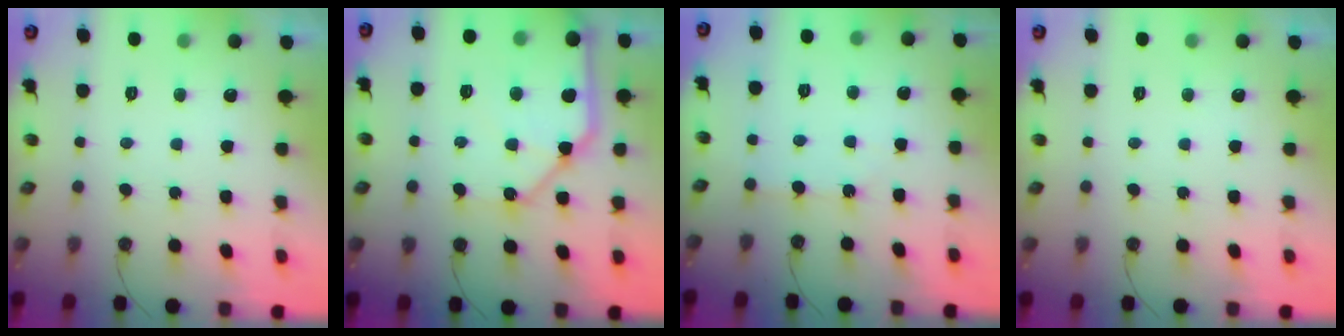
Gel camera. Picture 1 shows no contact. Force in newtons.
{"total": 15.9, "press": 15.7, "slide": 2.1}
{"total": 4.1, "press": 4.1, "slide": 0.3}
{"total": 0.0}